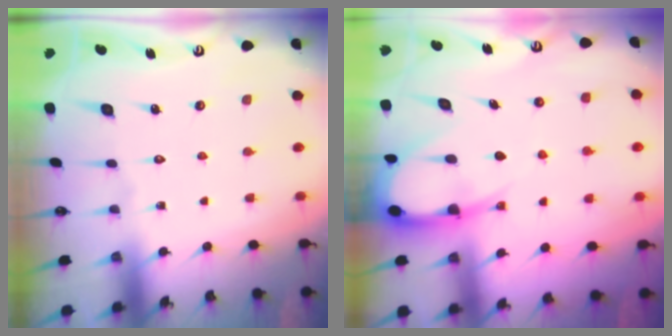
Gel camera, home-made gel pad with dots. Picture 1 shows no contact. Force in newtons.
{"total": 7.7, "press": 7.6, "slide": 0.9}